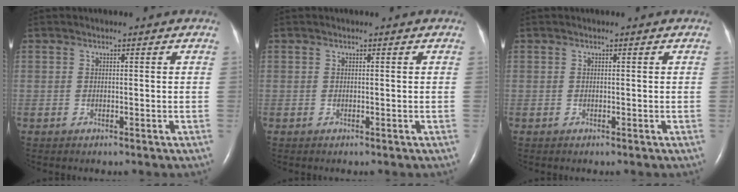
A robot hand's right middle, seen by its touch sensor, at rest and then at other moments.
{"total": 0.0}
{"total": 0.0}